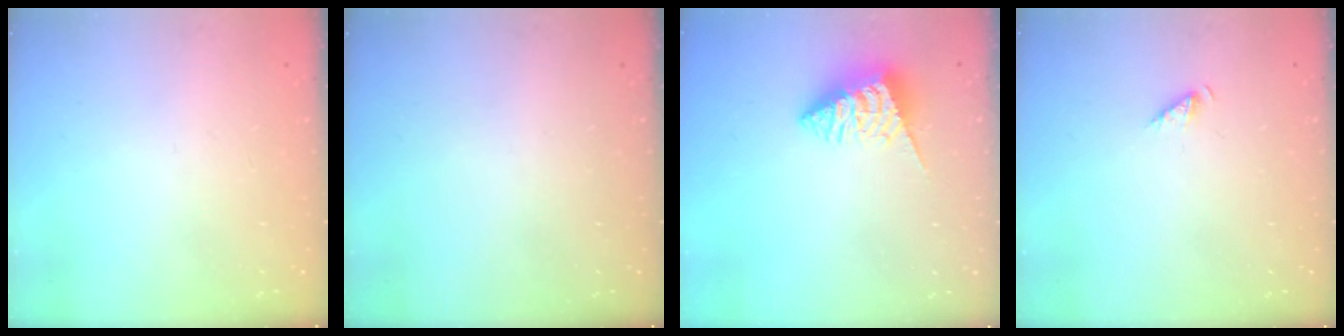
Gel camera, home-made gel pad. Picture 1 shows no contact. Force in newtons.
{"total": 0.0}
{"total": 4.8, "press": 4.8, "slide": 0.3}
{"total": 2.1, "press": 2.1, "slide": 0.4}